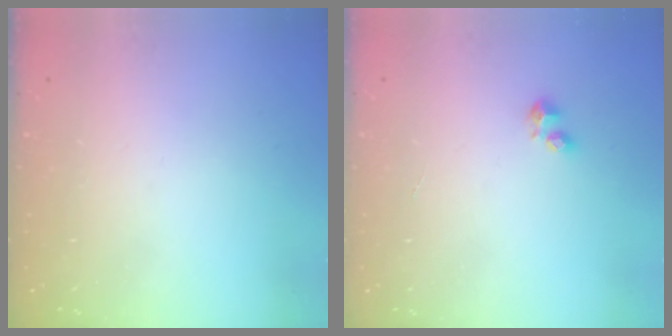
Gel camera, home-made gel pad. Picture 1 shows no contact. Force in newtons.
{"total": 2.9, "press": 2.8, "slide": 0.5}